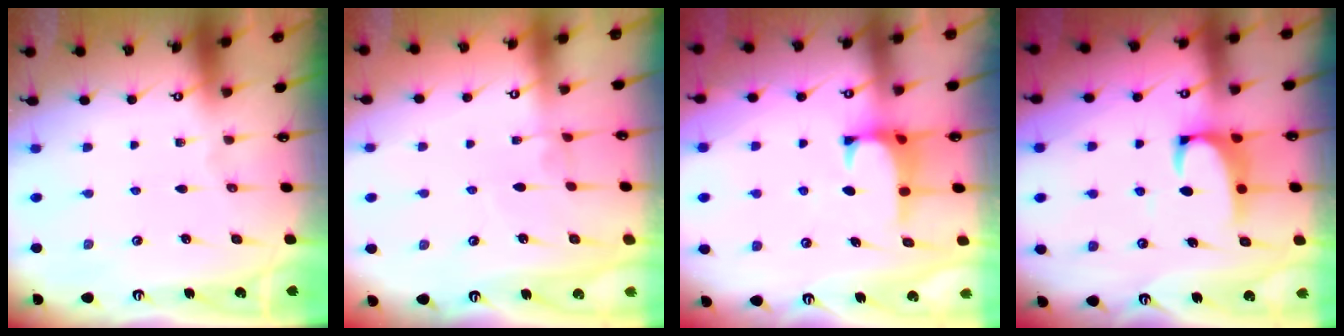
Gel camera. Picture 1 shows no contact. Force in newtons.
{"total": 2.8, "press": 2.7, "slide": 0.4}
{"total": 0.7, "press": 0.0, "slide": 0.7}
{"total": 2.2, "press": 2.0, "slide": 1.0}